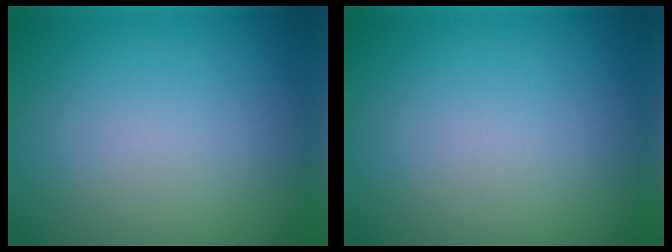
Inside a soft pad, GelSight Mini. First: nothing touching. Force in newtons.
{"total": 0.0}